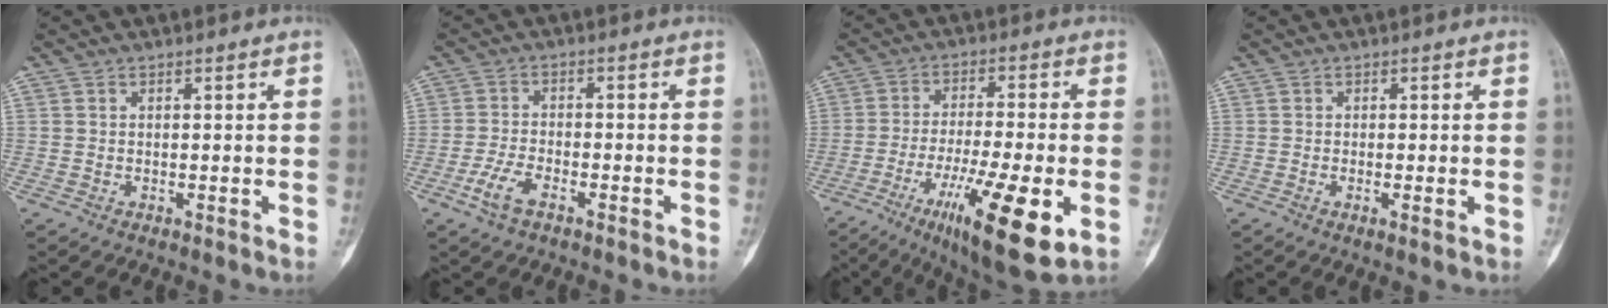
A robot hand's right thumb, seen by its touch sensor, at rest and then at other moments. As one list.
[{"total": 4.8, "force": [-2.7, 2.0, 3.5], "torque": [-0.074, 0.016, -0.051]}, {"total": 16.9, "force": [-6.3, 3.7, 15.3], "torque": [-0.263, -0.003, -0.096]}, {"total": 1.3, "force": [-0.3, 0.2, 1.3], "torque": [-0.020, -0.002, -0.006]}]